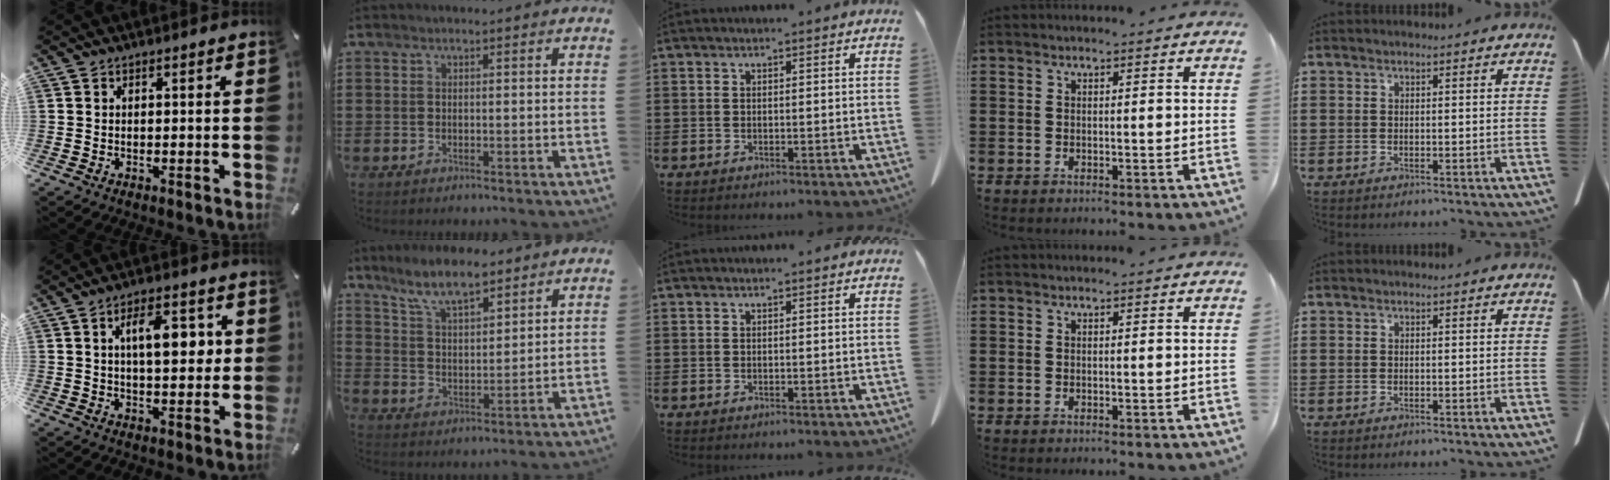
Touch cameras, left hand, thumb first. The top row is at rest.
{"thumb": {"total": 10.3, "force": [2.6, 5.1, 8.6], "torque": [-0.129, 0.000, 0.038]}, "index": {"total": 8.9, "force": [7.4, 2.1, 4.6], "torque": [-0.112, -0.017, 0.135]}}